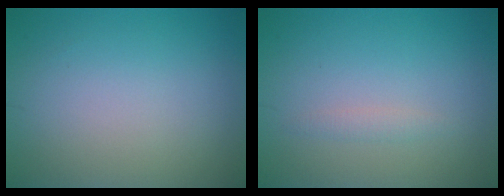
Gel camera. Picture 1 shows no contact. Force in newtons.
{"total": 0.8, "press": 0.8, "slide": 0.1}